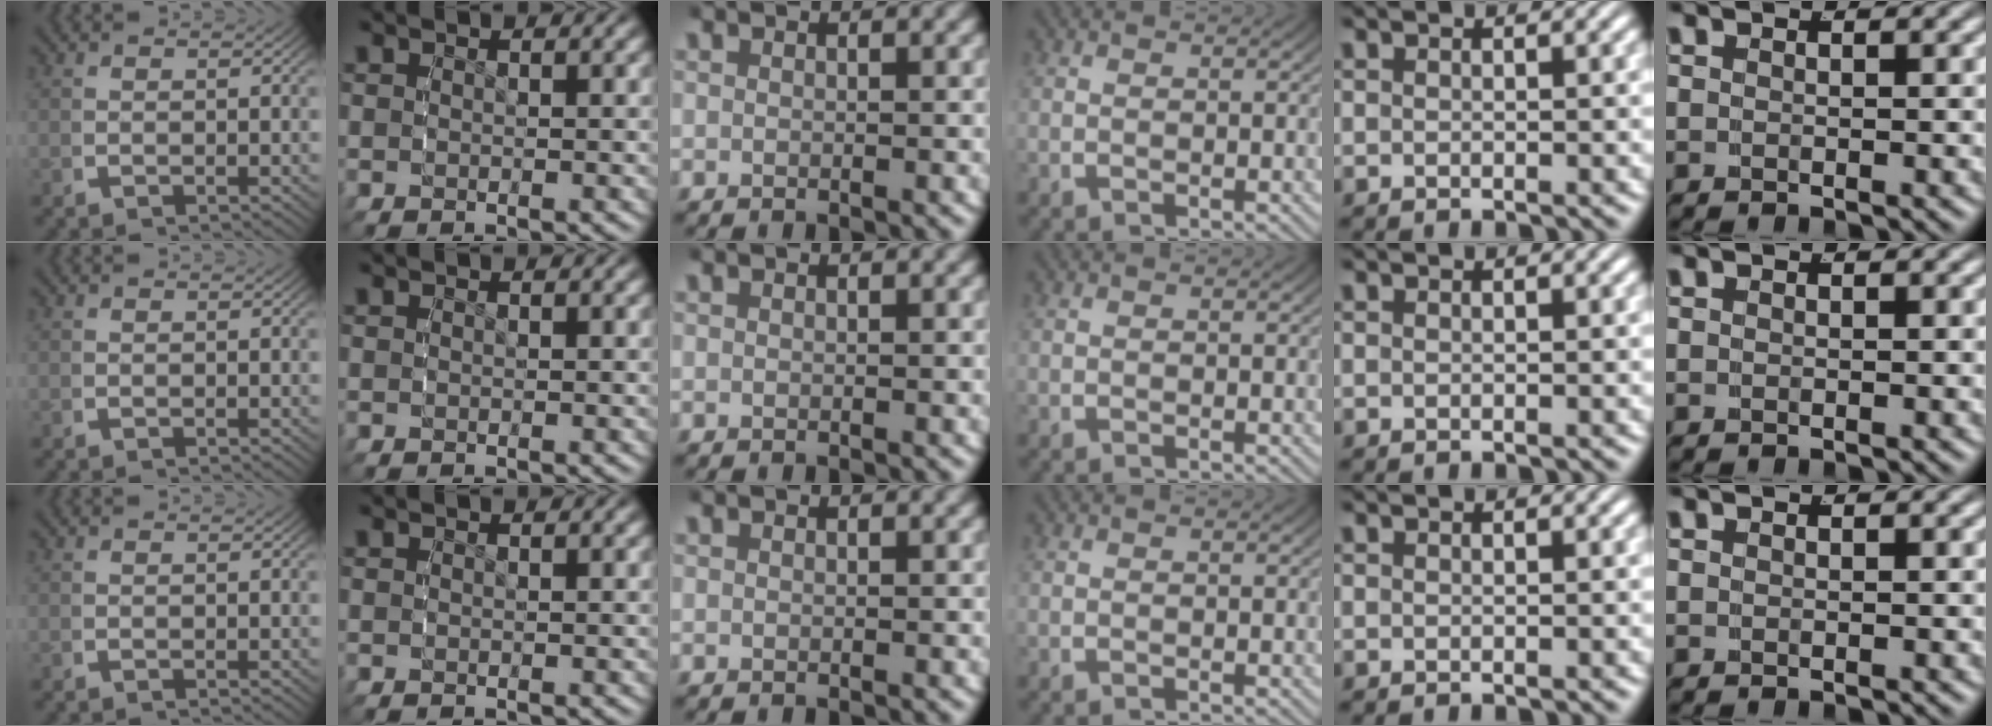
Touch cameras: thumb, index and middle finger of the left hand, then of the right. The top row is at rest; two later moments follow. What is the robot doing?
{"motion": "reach", "object": "toothpaste"}